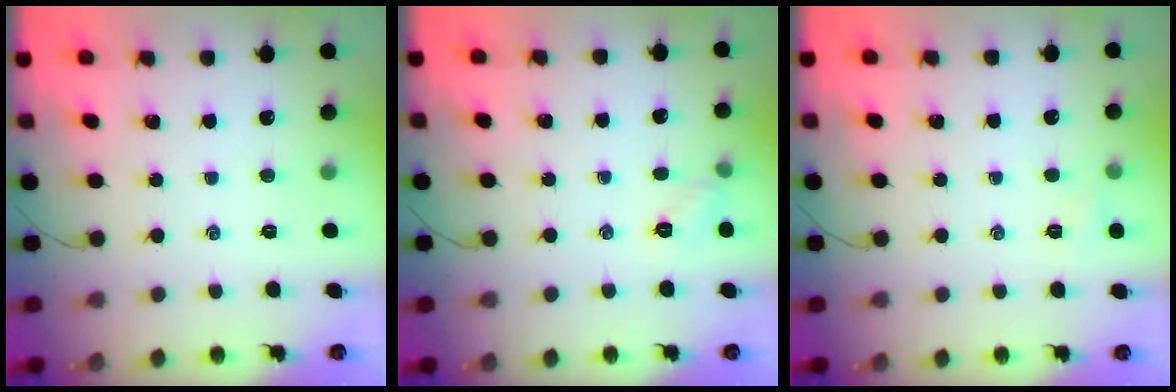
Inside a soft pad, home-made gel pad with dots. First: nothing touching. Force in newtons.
{"total": 5.5, "press": 5.2, "slide": 1.7}
{"total": 3.4, "press": 3.2, "slide": 0.9}